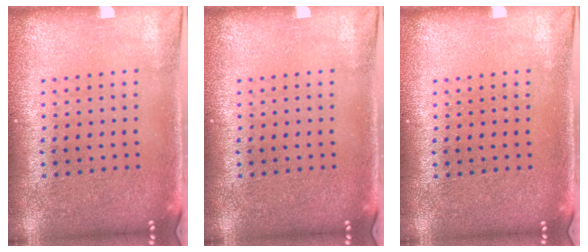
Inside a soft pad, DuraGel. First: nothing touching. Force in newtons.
{"total": 0.0}
{"total": 0.0}